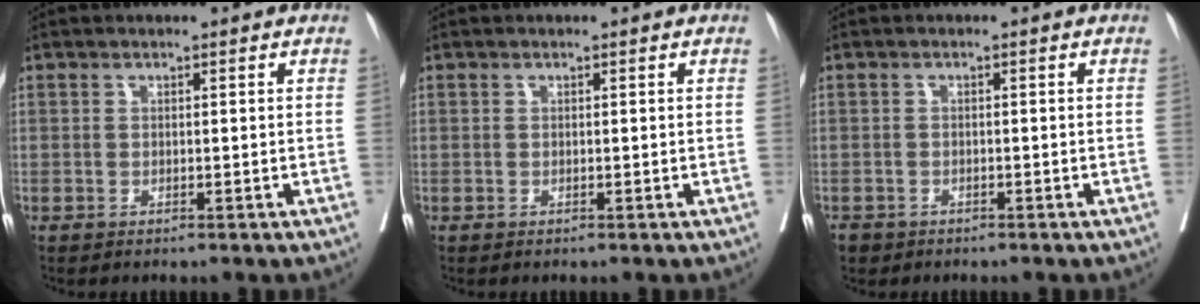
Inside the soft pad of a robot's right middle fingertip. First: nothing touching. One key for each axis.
{"total": 0.0}
{"total": 2.6, "fx": -2.1, "fy": 1.5, "fz": 0.6, "tx": -0.017, "ty": -0.003, "tz": -0.034}